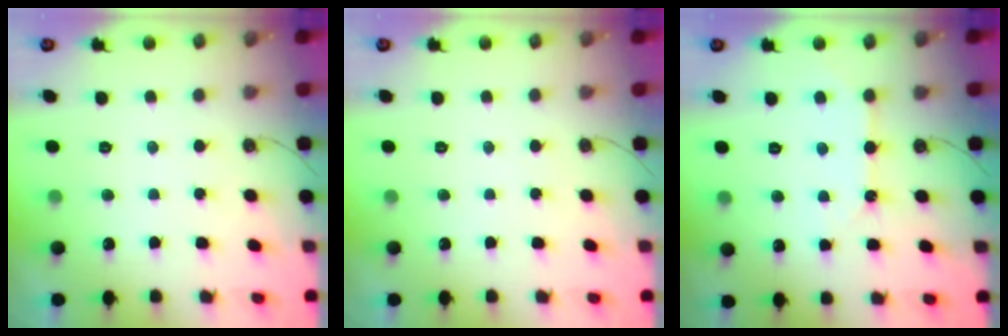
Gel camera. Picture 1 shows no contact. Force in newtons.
{"total": 0.0}
{"total": 6.6, "press": 6.6, "slide": 0.7}